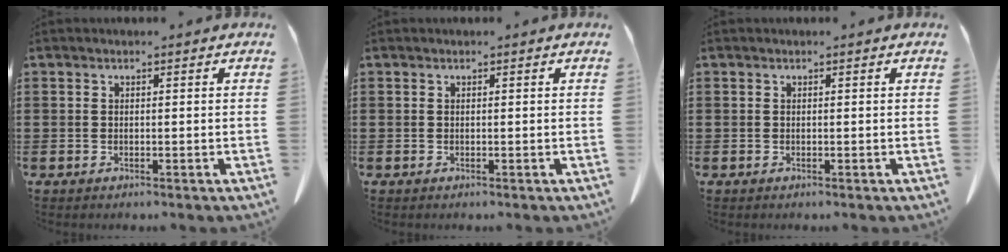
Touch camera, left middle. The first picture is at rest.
{"total": 0.0}
{"total": 0.0}